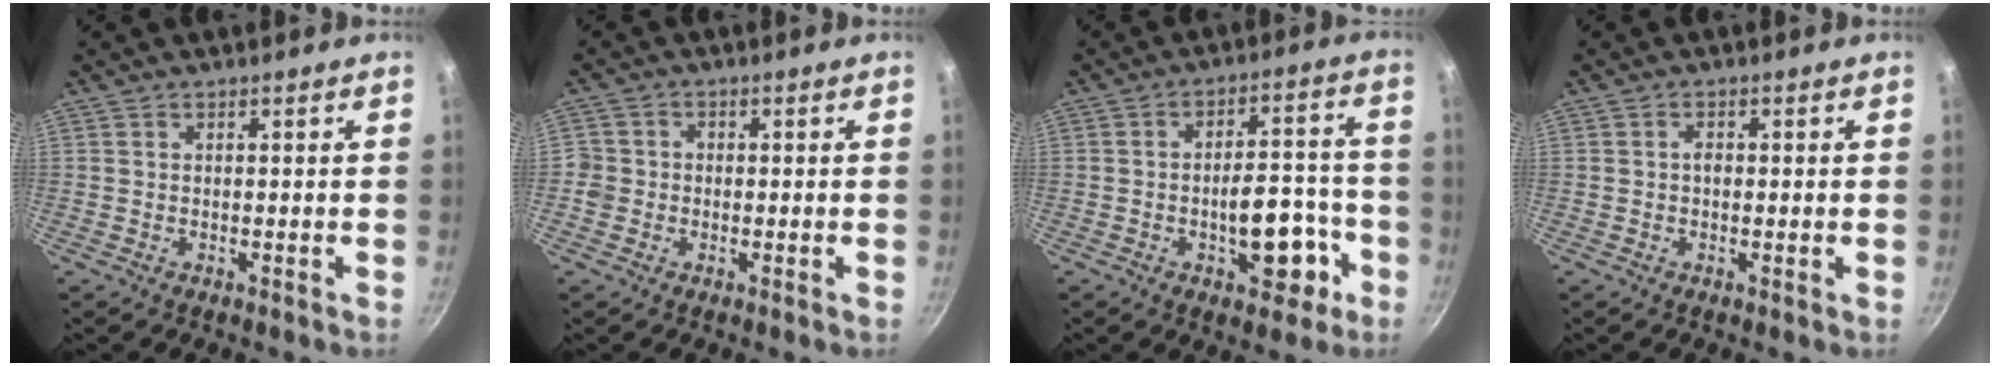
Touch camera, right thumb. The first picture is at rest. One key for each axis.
{"total": 3.2, "fx": -1.1, "fy": 2.9, "fz": 0.9, "tx": -0.003, "ty": 0.009, "tz": -0.025}
{"total": 11.6, "fx": -4.3, "fy": 6.0, "fz": 8.9, "tx": -0.084, "ty": 0.044, "tz": -0.051}
{"total": 1.5, "fx": 0.0, "fy": 0.9, "fz": 1.3, "tx": -0.020, "ty": 0.003, "tz": -0.004}